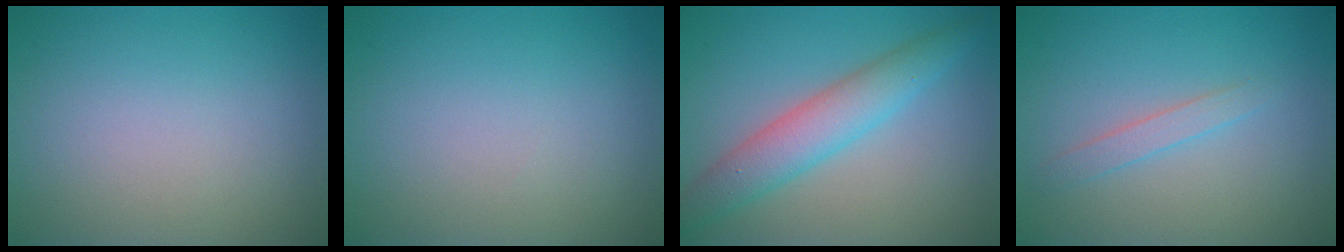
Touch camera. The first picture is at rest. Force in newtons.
{"total": 0.0}
{"total": 4.5, "press": 4.5, "slide": 0.1}
{"total": 1.3, "press": 1.3, "slide": 0.0}